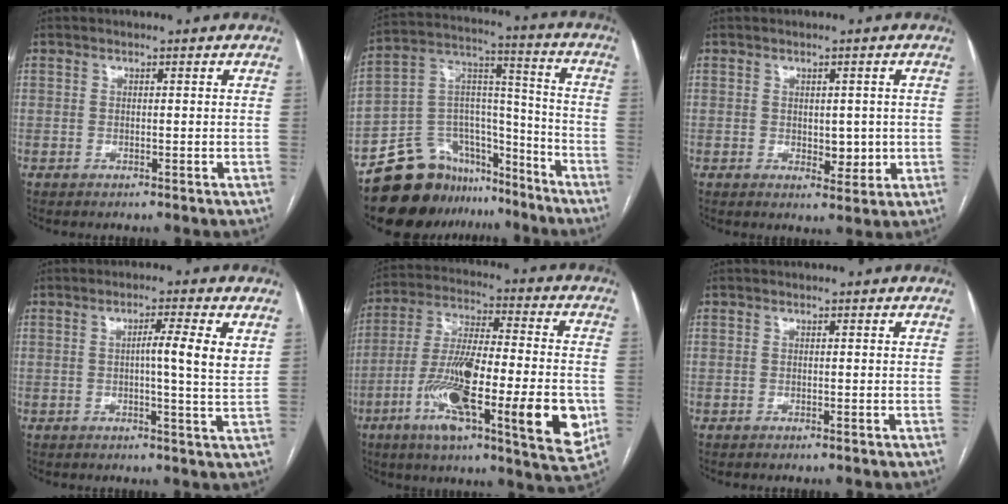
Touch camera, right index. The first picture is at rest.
{"total": 16.8, "force": [-13.7, 8.7, 4.1], "torque": [-0.058, 0.078, -0.230]}
{"total": 3.8, "force": [0.0, 2.3, 3.0], "torque": [-0.036, -0.002, 0.008]}
{"total": 5.8, "force": [1.5, -0.4, 5.6], "torque": [-0.083, -0.001, 0.017]}
{"total": 23.2, "force": [-6.8, 3.9, 21.8], "torque": [-0.331, -0.015, -0.104]}
{"total": 0.0}